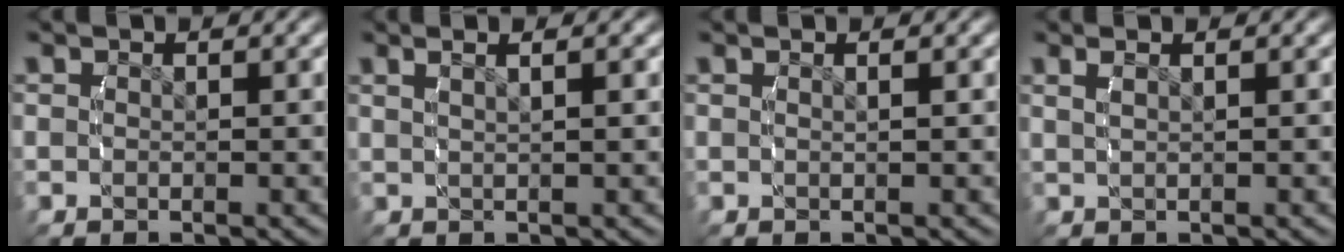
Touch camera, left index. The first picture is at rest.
{"total": 2.1, "force": [1.3, -0.2, 1.7], "torque": [-0.016, 0.010, 0.027]}
{"total": 0.8, "force": [0.3, -0.5, 0.5], "torque": [-0.007, -0.002, 0.010]}
{"total": 1.0, "force": [0.7, -0.5, 0.6], "torque": [-0.011, 0.001, 0.020]}